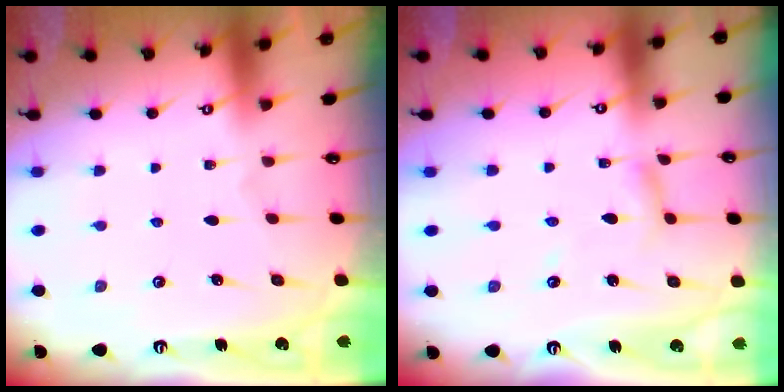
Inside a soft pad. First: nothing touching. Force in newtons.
{"total": 4.1, "press": 4.1, "slide": 0.4}